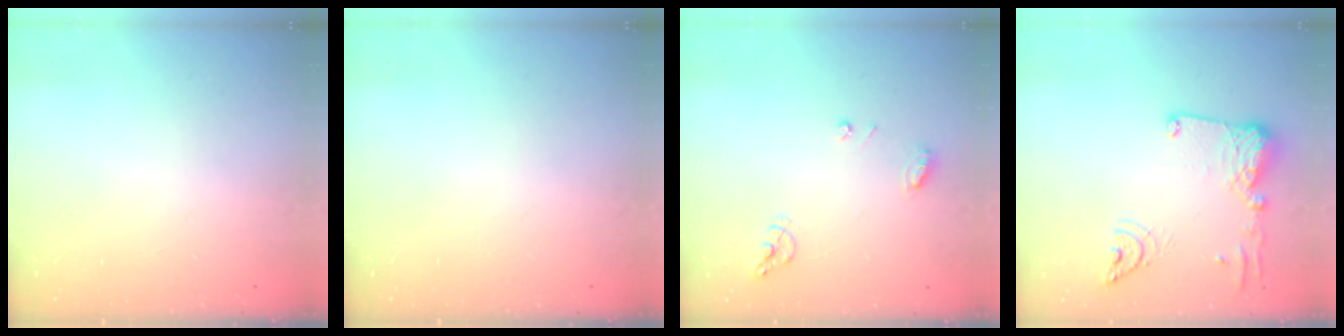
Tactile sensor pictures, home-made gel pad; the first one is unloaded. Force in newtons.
{"total": 0.0}
{"total": 7.5, "press": 7.4, "slide": 0.9}
{"total": 15.6, "press": 15.5, "slide": 1.8}